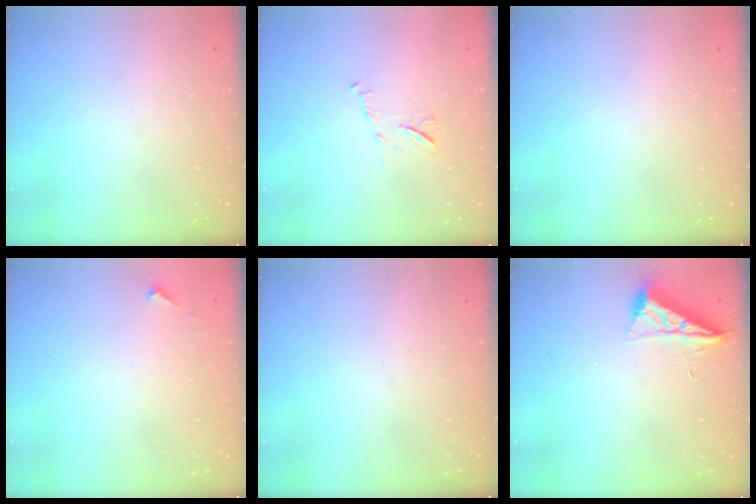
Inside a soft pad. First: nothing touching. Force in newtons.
{"total": 7.5, "press": 7.4, "slide": 0.3}
{"total": 0.0}
{"total": 3.4, "press": 3.4, "slide": 0.4}
{"total": 0.0}
{"total": 6.8, "press": 6.8, "slide": 0.9}